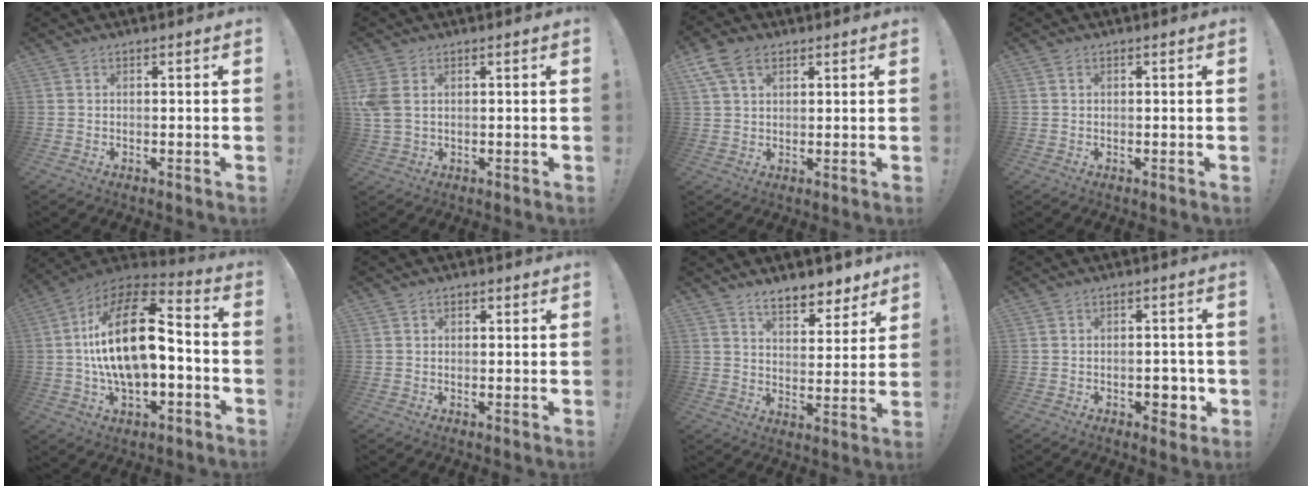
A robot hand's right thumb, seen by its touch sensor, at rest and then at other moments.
{"total": 5.4, "force": [1.7, 3.4, 3.9], "torque": [-0.092, -0.005, 0.034]}
{"total": 8.1, "force": [4.1, 5.2, 4.6], "torque": [-0.080, -0.001, 0.082]}
{"total": 0.7, "force": [0.4, 0.4, 0.3], "torque": [-0.008, 0.002, 0.008]}
{"total": 21.8, "force": [1.3, 11.0, 18.8], "torque": [-0.334, 0.006, 0.024]}
{"total": 1.1, "force": [0.3, 1.0, 0.4], "torque": [0.000, 0.000, 0.004]}
{"total": 9.0, "force": [7.3, 3.6, 3.7], "torque": [-0.043, -0.053, 0.133]}
{"total": 4.9, "force": [-1.4, 3.5, 3.1], "torque": [-0.023, 0.006, -0.023]}